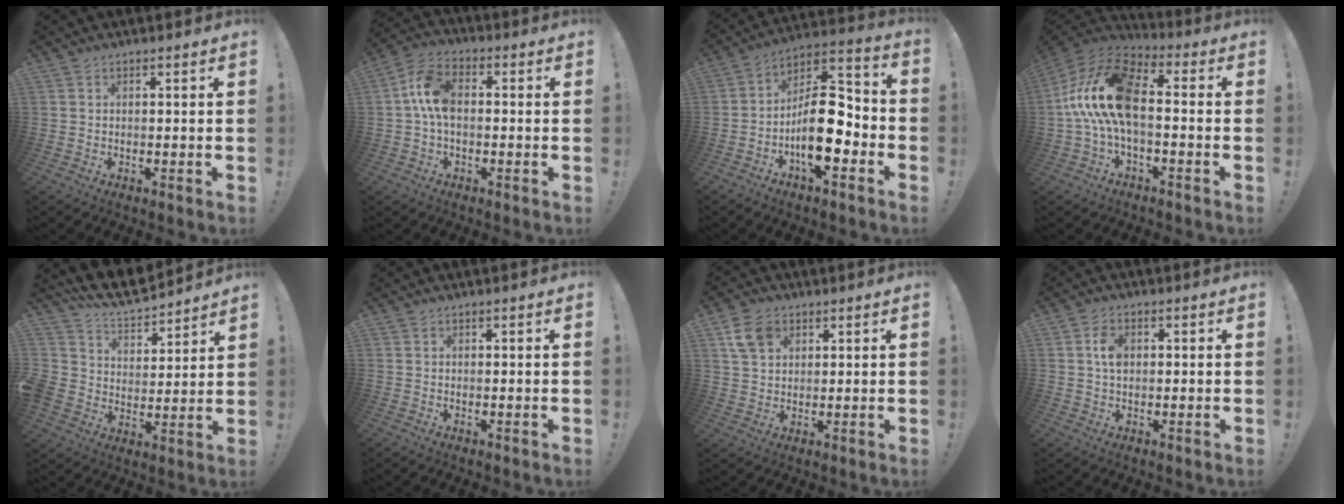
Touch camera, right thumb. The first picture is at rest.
{"total": 10.2, "force": [0.6, 6.3, 8.0], "torque": [-0.153, 0.007, 0.016]}
{"total": 17.5, "force": [-4.5, 8.2, 14.7], "torque": [-0.235, 0.028, -0.066]}
{"total": 17.8, "force": [0.3, 8.7, 15.5], "torque": [-0.294, 0.016, 0.012]}
{"total": 9.9, "force": [8.0, 4.9, 2.9], "torque": [-0.071, -0.064, 0.154]}
{"total": 0.0}
{"total": 8.7, "force": [4.2, 6.3, 4.3], "torque": [-0.075, -0.004, 0.086]}
{"total": 5.2, "force": [0.8, 3.5, 3.8], "torque": [-0.059, 0.006, 0.014]}